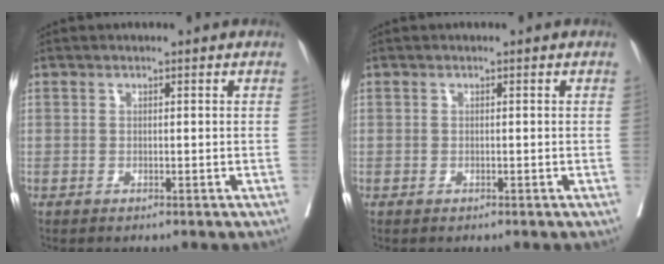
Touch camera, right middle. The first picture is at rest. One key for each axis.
{"total": 0.0}